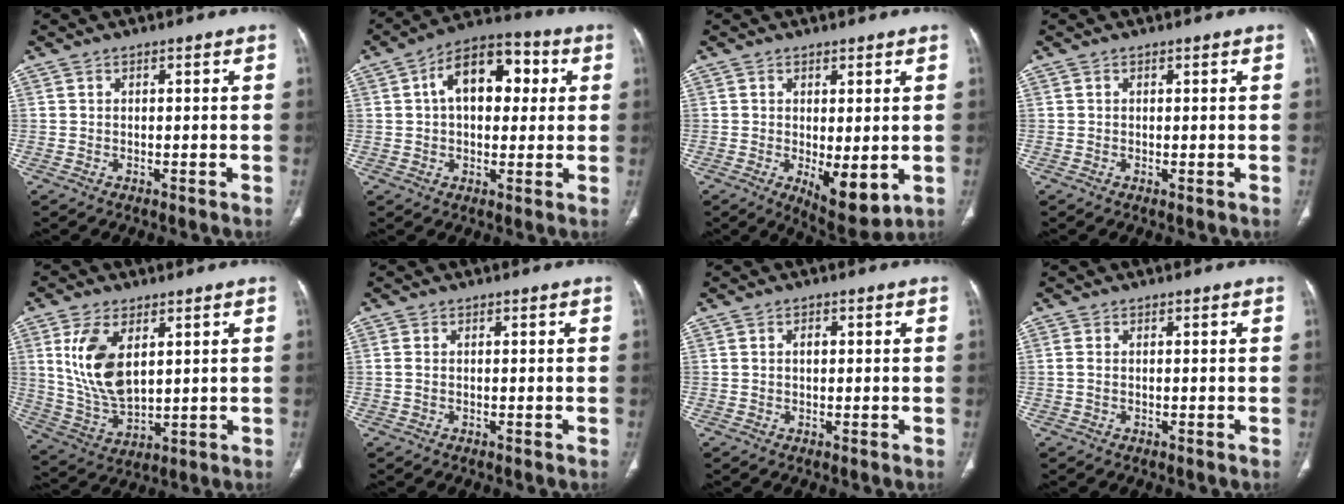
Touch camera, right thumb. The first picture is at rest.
{"total": 13.8, "force": [3.0, 8.3, 10.6], "torque": [-0.136, 0.024, 0.039]}
{"total": 7.8, "force": [-1.3, 3.2, 7.0], "torque": [-0.097, -0.024, -0.007]}
{"total": 0.0}
{"total": 12.9, "force": [4.0, 6.9, 10.1], "torque": [-0.198, -0.019, 0.089]}
{"total": 1.1, "force": [0.0, 0.6, 1.0], "torque": [-0.029, 0.002, 0.001]}
{"total": 1.3, "force": [0.2, 0.8, 1.0], "torque": [-0.017, 0.004, 0.003]}
{"total": 1.4, "force": [0.0, 0.7, 1.1], "torque": [-0.034, 0.001, 0.000]}